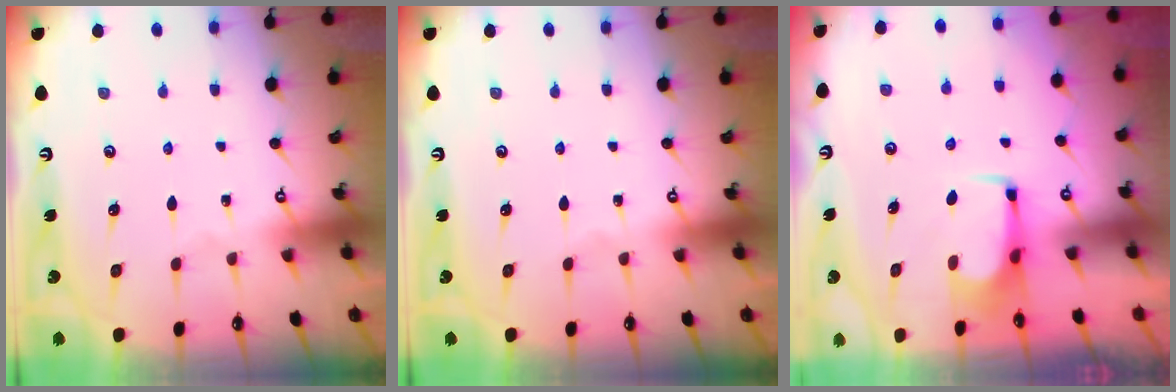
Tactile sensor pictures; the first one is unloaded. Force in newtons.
{"total": 0.0}
{"total": 0.0}